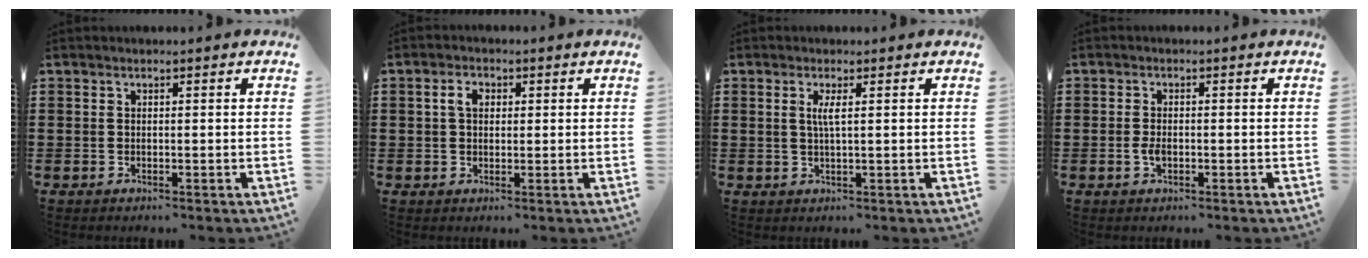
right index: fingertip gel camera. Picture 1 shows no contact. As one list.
[{"total": 2.9, "force": [0.5, 1.9, 2.1], "torque": [-0.046, 0.012, 0.007]}, {"total": 2.3, "force": [0.5, 0.2, 2.2], "torque": [-0.046, 0.000, 0.007]}, {"total": 1.9, "force": [-0.4, 1.0, 1.5], "torque": [-0.038, -0.003, -0.009]}]